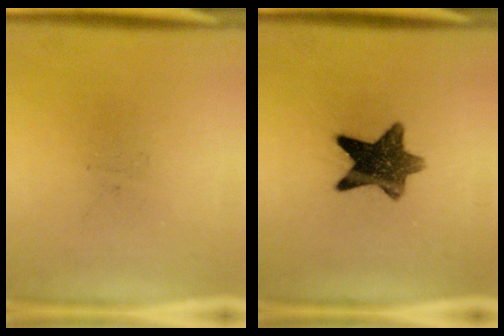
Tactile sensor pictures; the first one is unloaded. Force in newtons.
{"total": 10.2}